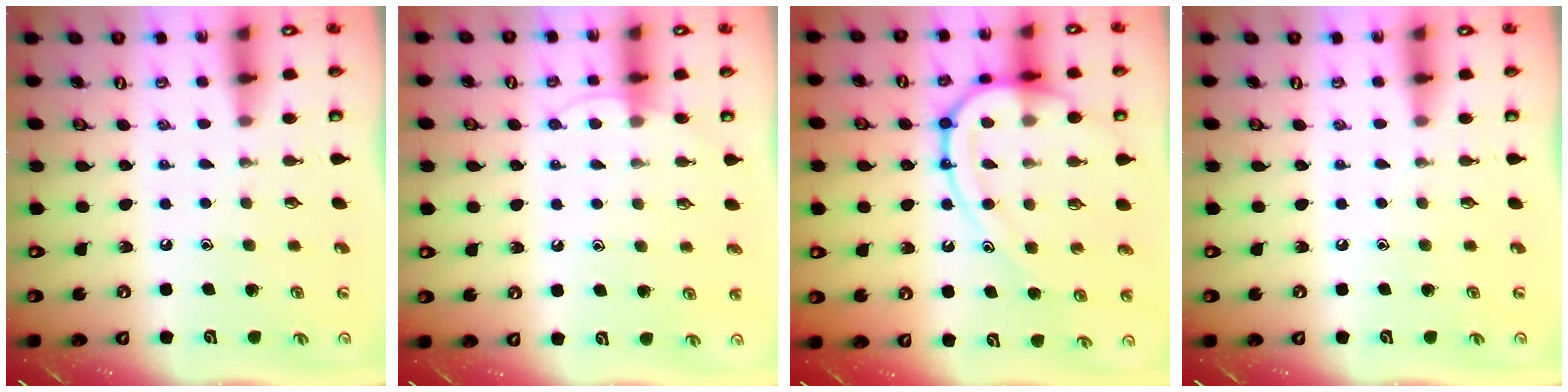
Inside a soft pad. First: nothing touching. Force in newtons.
{"total": 4.8, "press": 4.8, "slide": 0.6}
{"total": 15.1, "press": 15.0, "slide": 1.6}
{"total": 0.0}